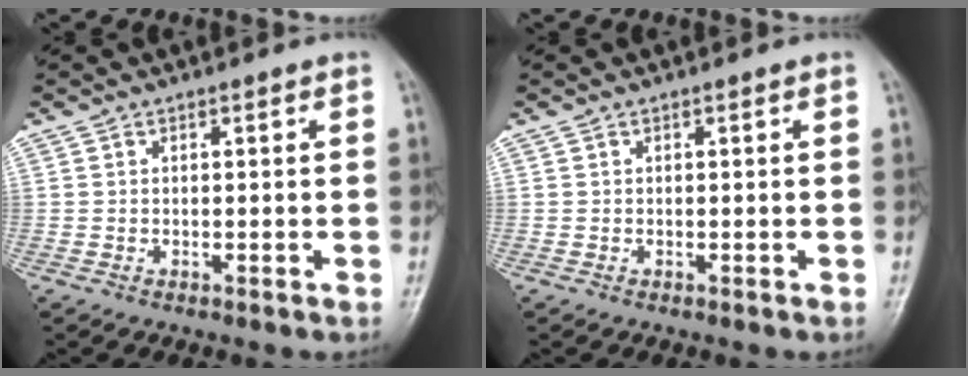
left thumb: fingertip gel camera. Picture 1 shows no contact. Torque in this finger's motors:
{"motor_torque": [-0.01, 0.00, 0.01, -0.02, 0.00]}